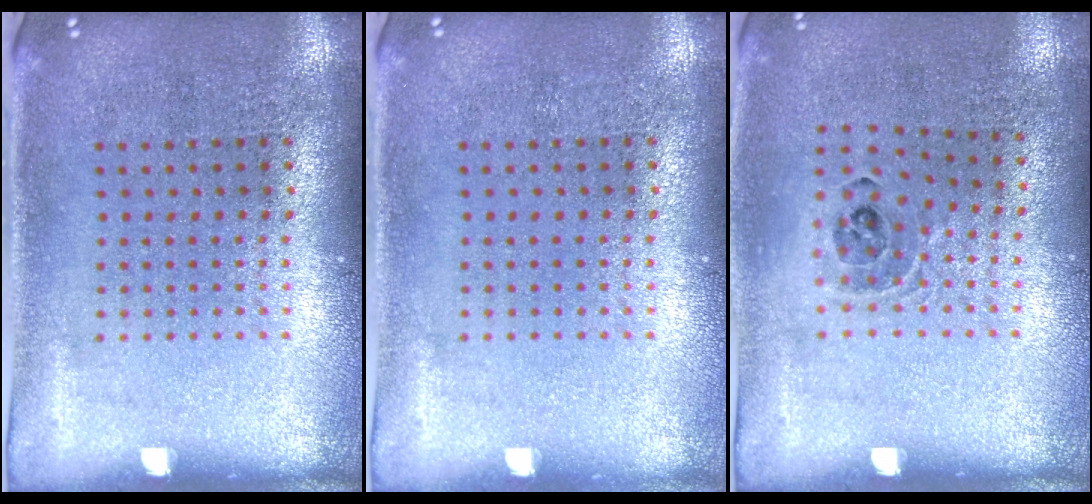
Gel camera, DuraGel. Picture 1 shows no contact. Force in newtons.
{"total": 0.0}
{"total": 0.9, "press": 0.9, "slide": 0.1}